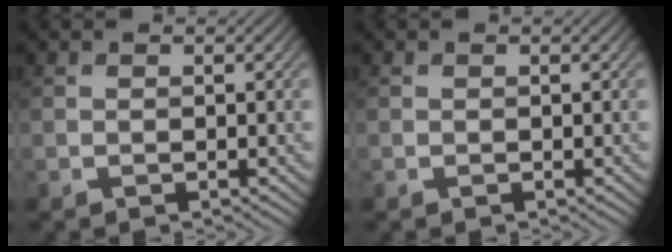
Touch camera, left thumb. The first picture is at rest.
{"total": 0.0}